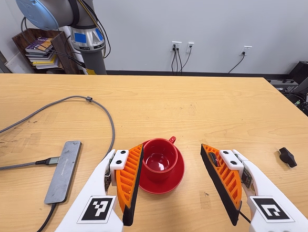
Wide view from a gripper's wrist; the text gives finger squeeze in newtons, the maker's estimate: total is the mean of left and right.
{"total": 0.0}